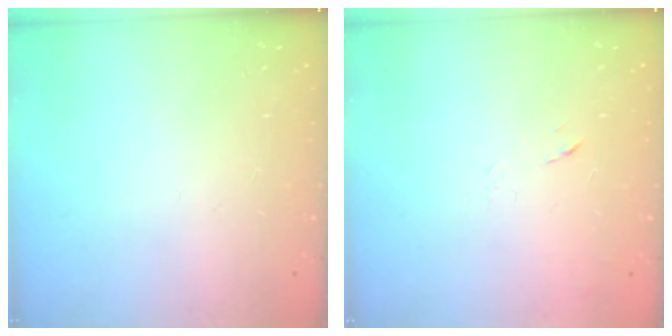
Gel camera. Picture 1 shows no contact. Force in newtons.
{"total": 7.2, "press": 7.2, "slide": 0.6}